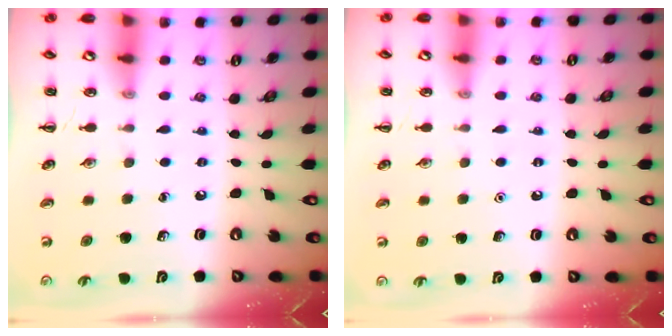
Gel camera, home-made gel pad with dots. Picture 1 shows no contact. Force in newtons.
{"total": 1.6, "press": 1.6, "slide": 0.1}